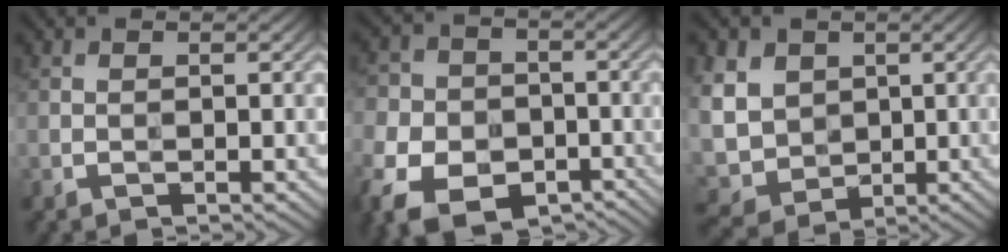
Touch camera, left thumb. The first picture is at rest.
{"total": 13.4, "force": [-7.2, 9.4, 6.2], "torque": [-0.156, -0.054, -0.124]}
{"total": 8.5, "force": [1.6, 7.2, 4.4], "torque": [-0.153, 0.002, 0.030]}